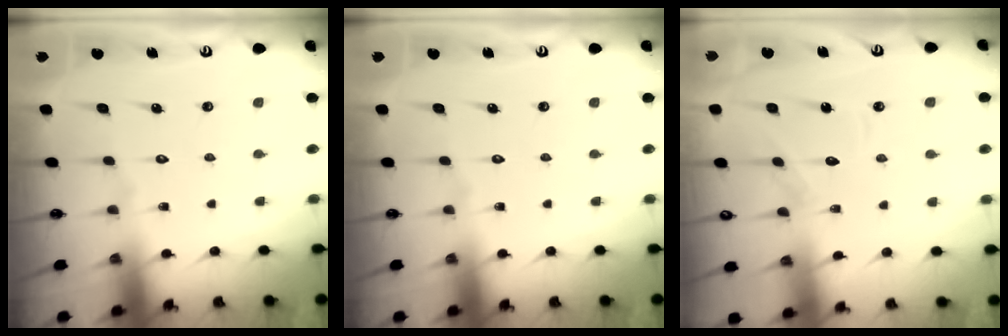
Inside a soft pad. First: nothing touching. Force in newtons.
{"total": 0.0}
{"total": 8.1, "press": 8.1, "slide": 0.6}